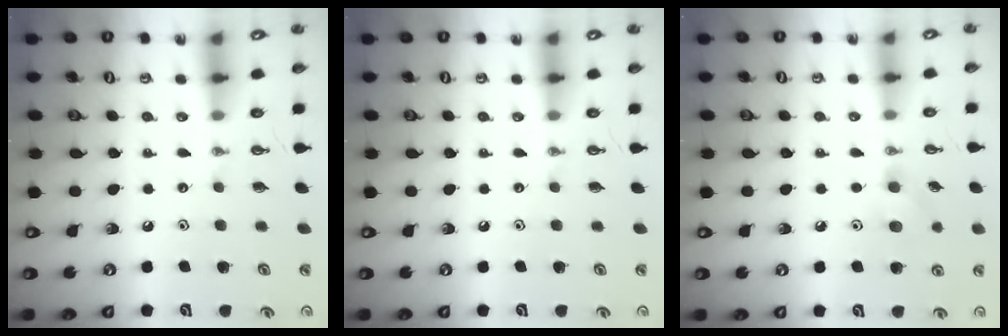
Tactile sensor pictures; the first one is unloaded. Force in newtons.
{"total": 0.0}
{"total": 7.2, "press": 7.1, "slide": 0.9}